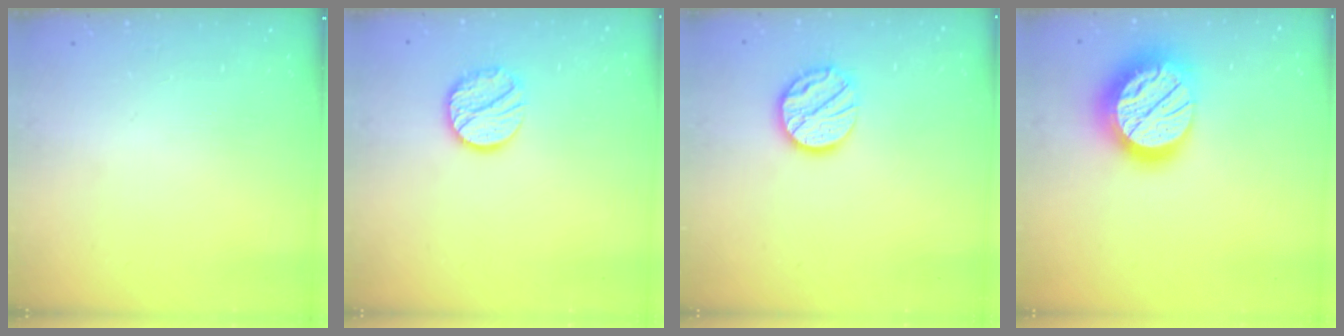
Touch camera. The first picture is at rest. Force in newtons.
{"total": 12.2, "press": 12.1, "slide": 1.0}
{"total": 12.8, "press": 12.8, "slide": 1.1}
{"total": 23.1, "press": 23.1, "slide": 1.8}